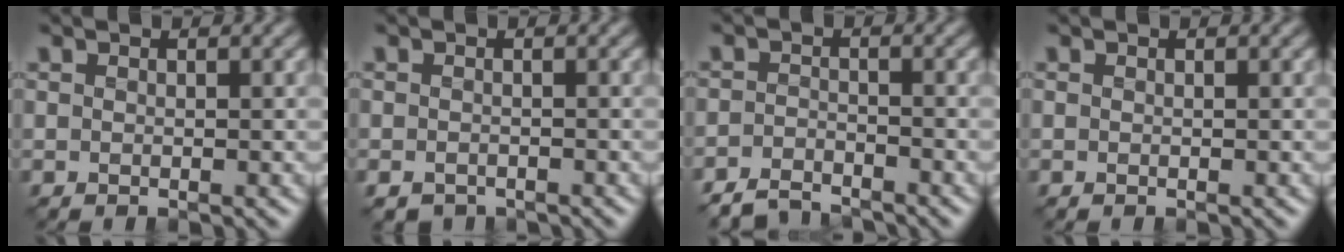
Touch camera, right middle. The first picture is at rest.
{"total": 1.4, "force": [-1.2, 0.7, 0.2], "torque": [-0.003, -0.009, -0.026]}
{"total": 3.0, "force": [-3.0, 0.6, 0.4], "torque": [-0.006, 0.000, -0.063]}
{"total": 0.0}